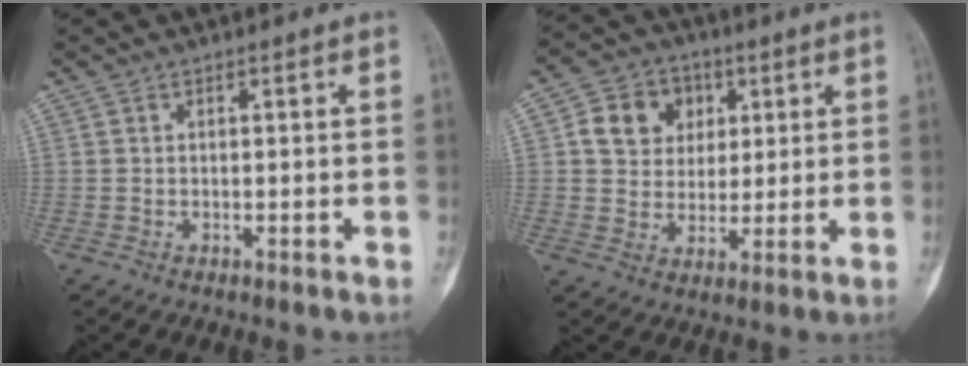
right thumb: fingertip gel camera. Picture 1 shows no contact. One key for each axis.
{"total": 9.9, "fx": 2.9, "fy": 8.4, "fz": 4.4, "tx": -0.033, "ty": -0.004, "tz": 0.046}